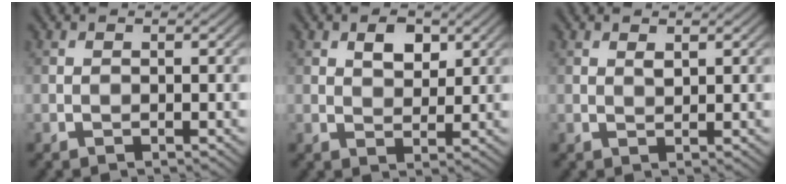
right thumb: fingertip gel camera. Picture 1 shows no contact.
{"total": 3.6, "force": [1.7, 2.2, 2.3], "torque": [-0.041, -0.002, 0.031]}
{"total": 1.2, "force": [0.8, 0.4, 0.8], "torque": [-0.020, -0.003, 0.016]}